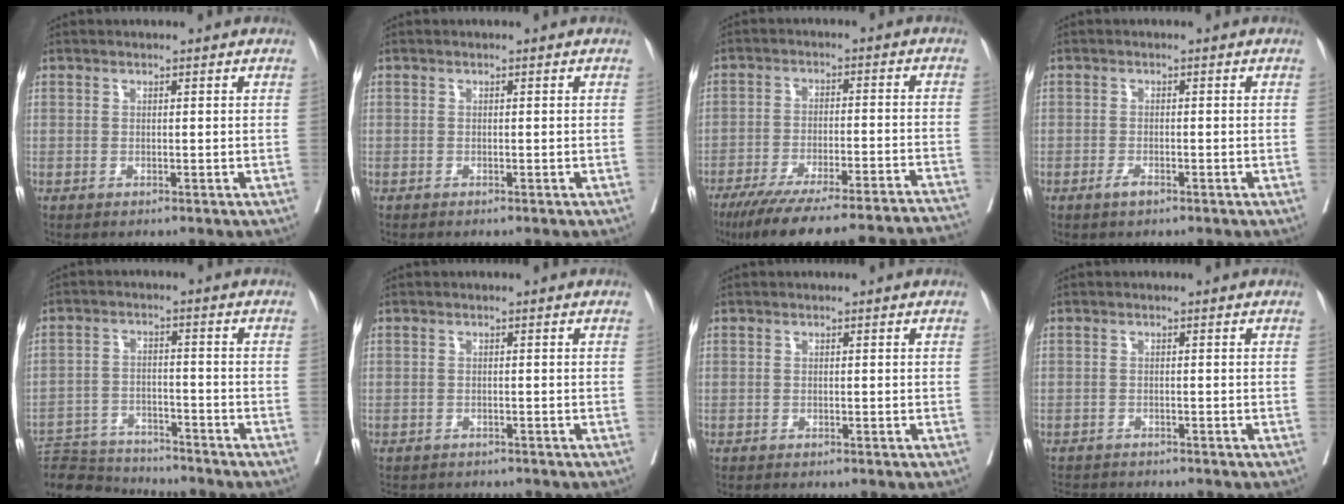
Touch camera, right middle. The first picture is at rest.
{"total": 0.8, "force": [-0.7, 0.1, 0.3], "torque": [-0.007, -0.002, -0.010]}
{"total": 26.8, "force": [-24.1, 1.7, 11.6], "torque": [-0.120, -0.035, -0.322]}
{"total": 1.4, "force": [-1.0, 0.4, 1.0], "torque": [-0.020, 0.000, -0.016]}
{"total": 11.9, "force": [-11.5, 1.5, 2.6], "torque": [-0.038, 0.004, -0.184]}
{"total": 7.4, "force": [-6.8, 2.1, 2.1], "torque": [-0.033, -0.003, -0.089]}
{"total": 3.1, "force": [-2.8, 0.4, 1.4], "torque": [-0.020, -0.004, -0.032]}
{"total": 6.4, "force": [-6.1, 0.8, 1.7], "torque": [-0.022, -0.007, -0.094]}